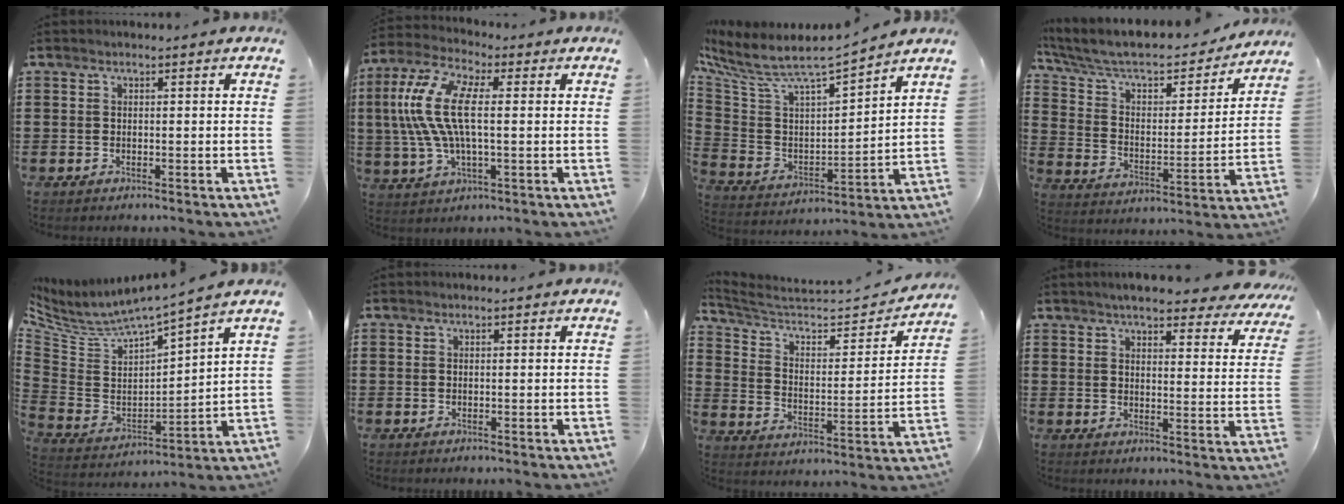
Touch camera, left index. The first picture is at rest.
{"total": 12.4, "force": [1.3, 5.1, 11.2], "torque": [-0.260, -0.009, 0.013]}
{"total": 6.2, "force": [5.4, 1.1, 2.7], "torque": [-0.084, -0.052, 0.084]}
{"total": 7.9, "force": [6.7, 2.2, 3.4], "torque": [-0.097, -0.044, 0.112]}
{"total": 5.9, "force": [5.3, 0.9, 2.4], "torque": [-0.077, -0.043, 0.085]}
{"total": 0.0}
{"total": 5.2, "force": [4.4, 1.6, 2.3], "torque": [-0.072, -0.034, 0.067]}
{"total": 5.8, "force": [5.2, 0.3, 2.5], "torque": [-0.059, -0.022, 0.089]}